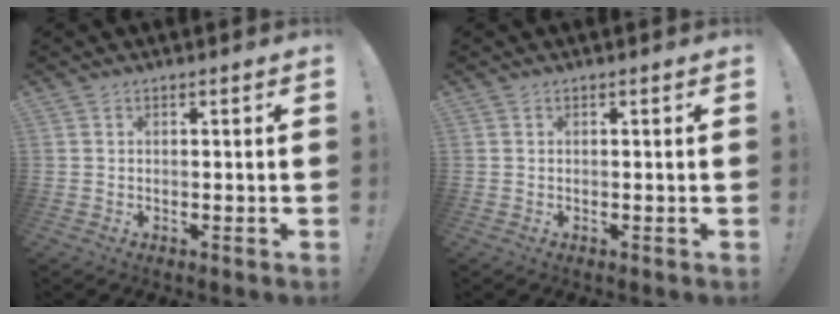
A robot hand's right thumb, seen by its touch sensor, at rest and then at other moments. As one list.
[{"total": 0.0}]